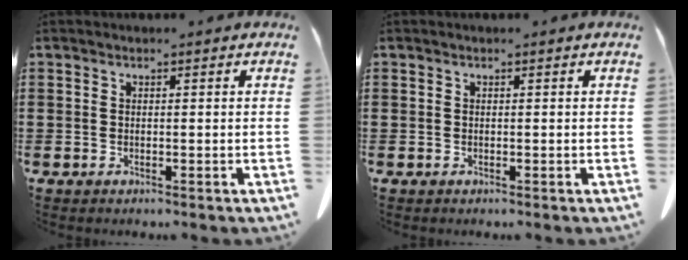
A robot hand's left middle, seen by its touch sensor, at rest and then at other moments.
{"total": 0.0}